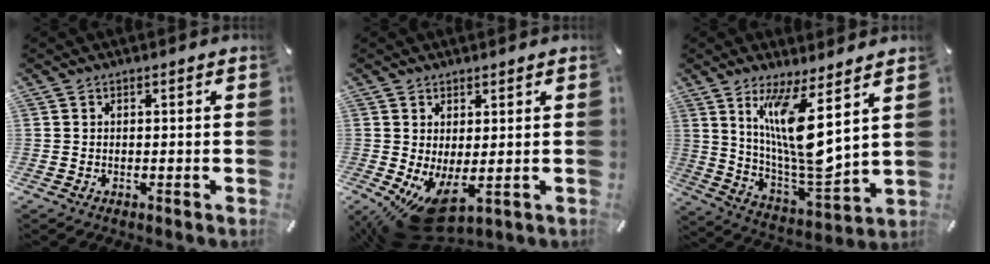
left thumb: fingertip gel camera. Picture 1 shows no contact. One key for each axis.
{"total": 8.9, "fx": -2.3, "fy": 4.1, "fz": 7.6, "tx": -0.113, "ty": -0.020, "tz": -0.032}
{"total": 15.6, "fx": 7.6, "fy": 3.1, "fz": 13.3, "tx": -0.266, "ty": -0.056, "tz": 0.120}